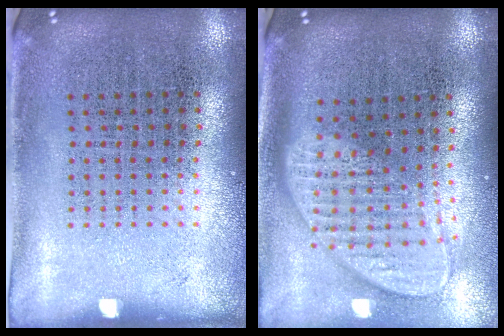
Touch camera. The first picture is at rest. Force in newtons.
{"total": 2.0, "press": 1.6, "slide": 1.2}